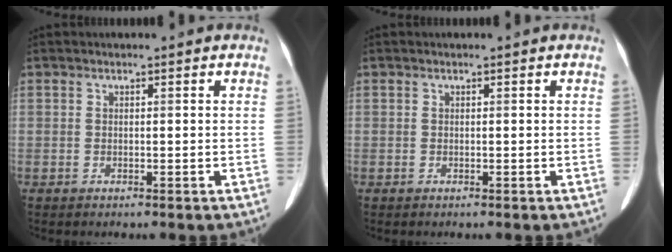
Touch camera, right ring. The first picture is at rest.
{"total": 0.0}